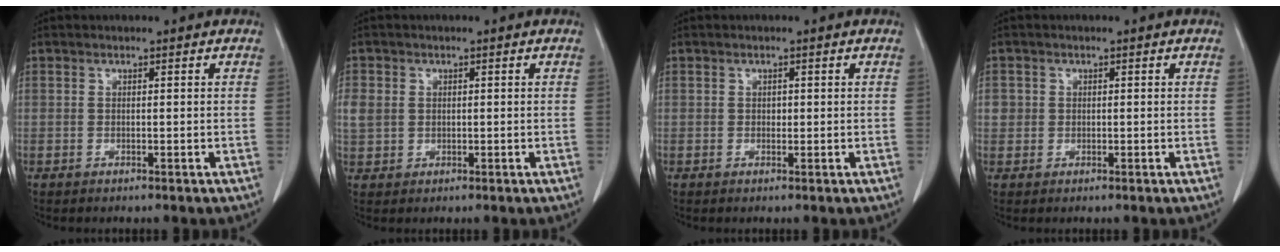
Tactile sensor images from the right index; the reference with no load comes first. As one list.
[{"total": 4.2, "force": [0.7, 3.6, 1.9], "torque": [-0.054, 0.010, 0.020]}, {"total": 0.7, "force": [0.1, 0.6, 0.4], "torque": [-0.006, 0.001, 0.000]}, {"total": 1.9, "force": [0.3, 1.8, 0.3], "torque": [0.005, 0.002, 0.004]}]